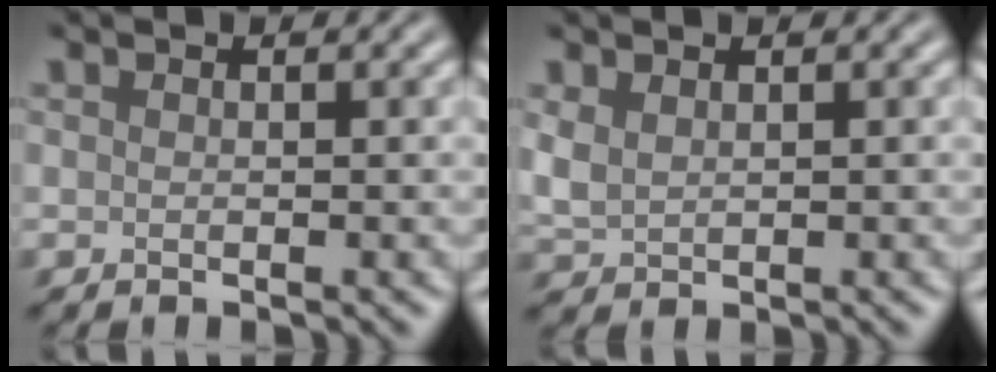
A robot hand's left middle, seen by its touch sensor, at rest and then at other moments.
{"total": 1.8, "force": [0.8, 1.2, 1.1], "torque": [-0.033, -0.002, 0.021]}